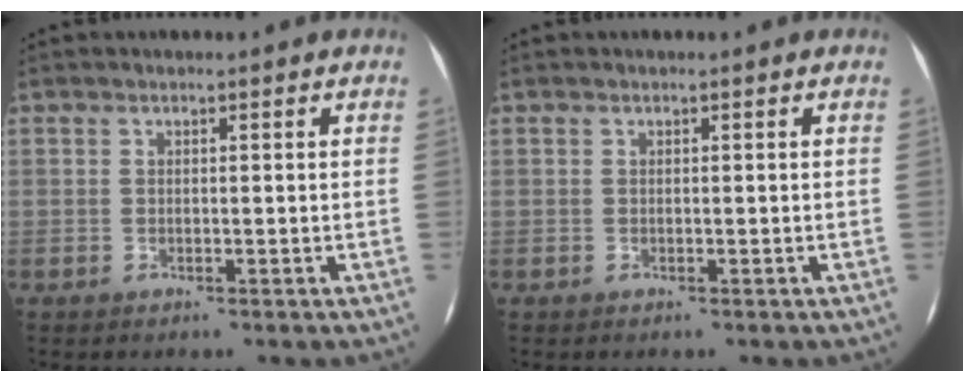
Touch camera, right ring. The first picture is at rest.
{"total": 0.0}